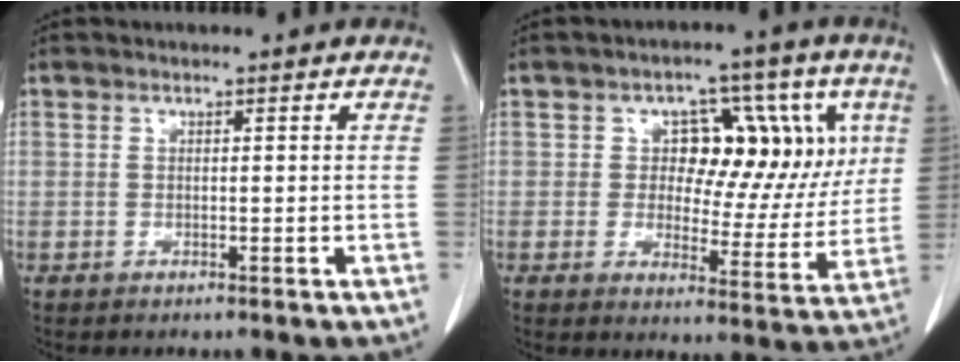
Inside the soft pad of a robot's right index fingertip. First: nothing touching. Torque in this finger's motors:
{"motor_torque": [1.03, 0.34, 0.40, 0.02]}